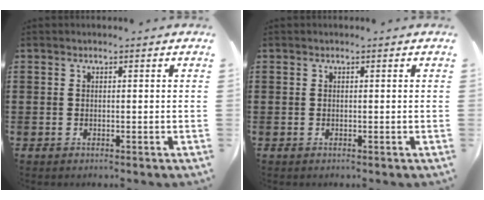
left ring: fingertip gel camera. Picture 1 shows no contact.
{"total": 0.0}